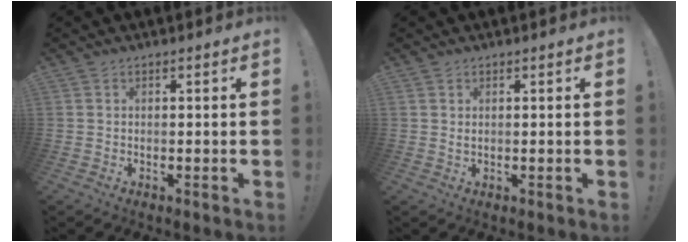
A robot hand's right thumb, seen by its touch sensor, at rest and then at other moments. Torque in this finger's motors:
{"motor_torque": [-0.01, 0.01, 0.00, 0.00, 0.01]}